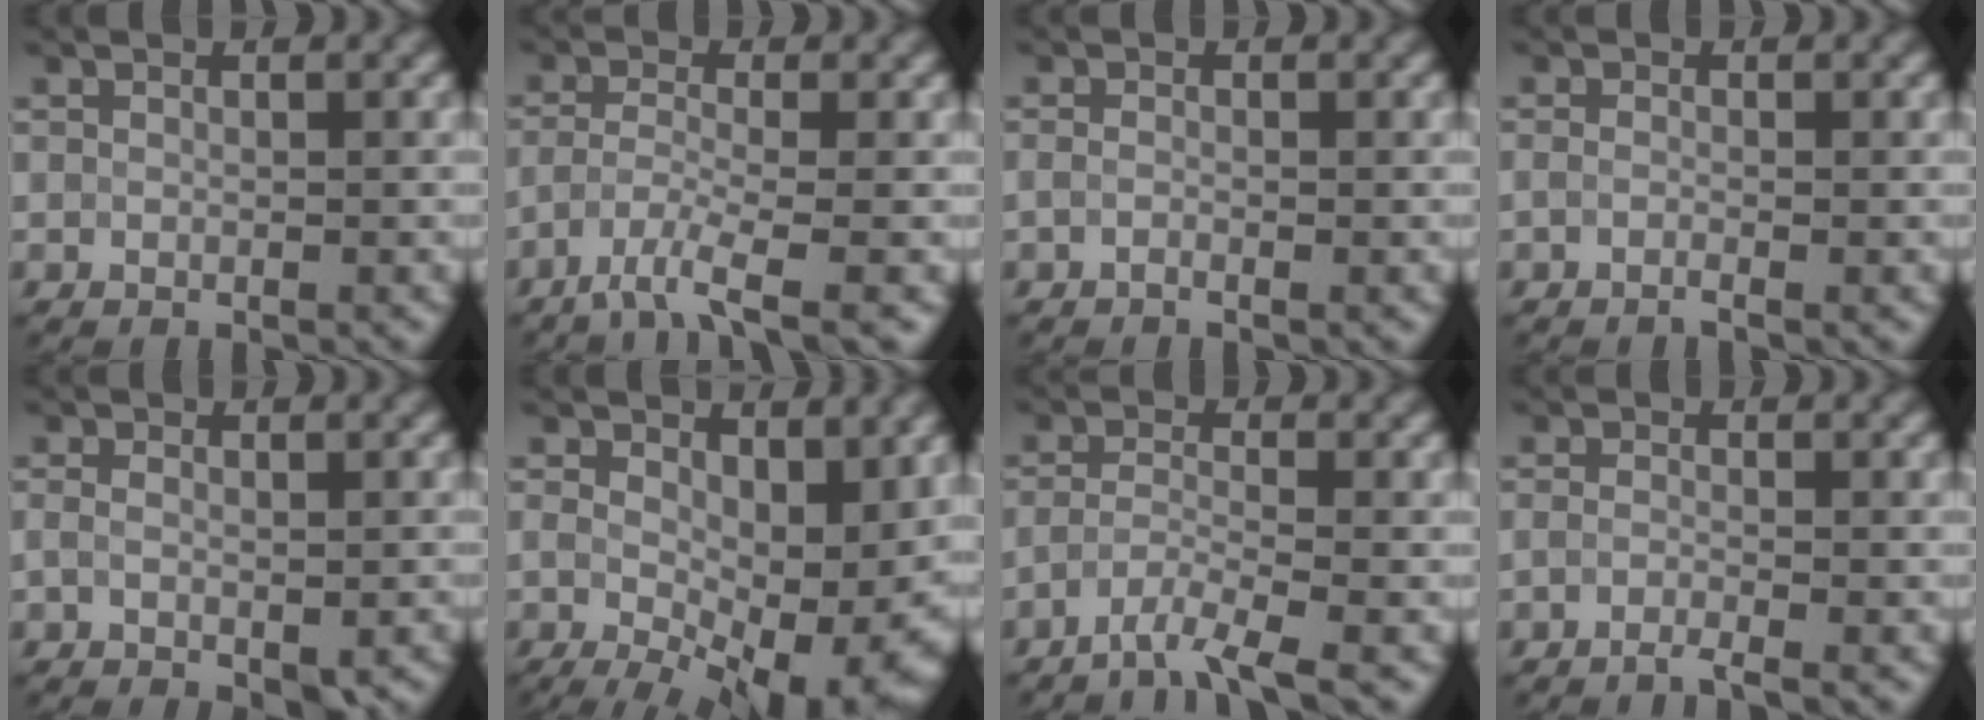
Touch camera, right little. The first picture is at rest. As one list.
[{"total": 4.3, "force": [-3.3, 0.3, 2.7], "torque": [-0.045, -0.003, -0.064]}, {"total": 1.1, "force": [-1.0, 0.0, 0.5], "torque": [-0.006, -0.003, -0.013]}, {"total": 1.3, "force": [-0.9, 0.2, 0.9], "torque": [-0.008, -0.004, -0.014]}, {"total": 3.0, "force": [-1.4, 1.4, 2.2], "torque": [-0.037, -0.003, -0.013]}, {"total": 13.3, "force": [-1.1, 6.9, 11.3], "torque": [-0.159, -0.029, 0.013]}, {"total": 3.4, "force": [-2.9, 0.0, 1.8], "torque": [-0.032, 0.000, -0.062]}, {"total": 1.8, "force": [-1.7, 0.0, 0.8], "torque": [-0.005, -0.004, -0.033]}]